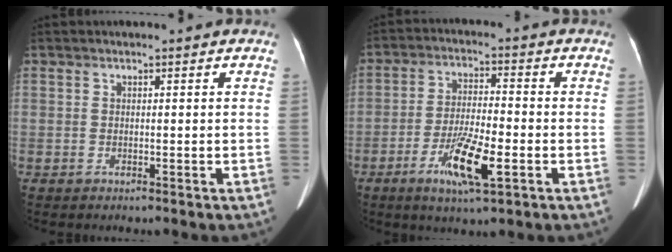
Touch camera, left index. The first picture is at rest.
{"total": 9.0, "force": [-3.9, 1.3, 8.0], "torque": [-0.151, -0.015, -0.066]}